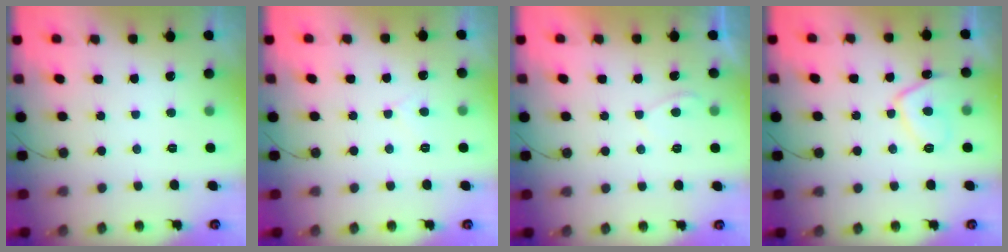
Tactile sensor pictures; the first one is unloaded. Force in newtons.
{"total": 2.7, "press": 2.7, "slide": 0.3}
{"total": 1.3, "press": 1.2, "slide": 0.6}
{"total": 7.9, "press": 7.7, "slide": 1.5}